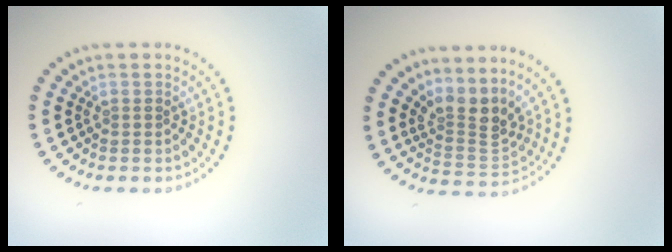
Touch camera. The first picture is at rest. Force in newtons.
{"total": 3.4, "press": 2.5, "slide": 2.3}